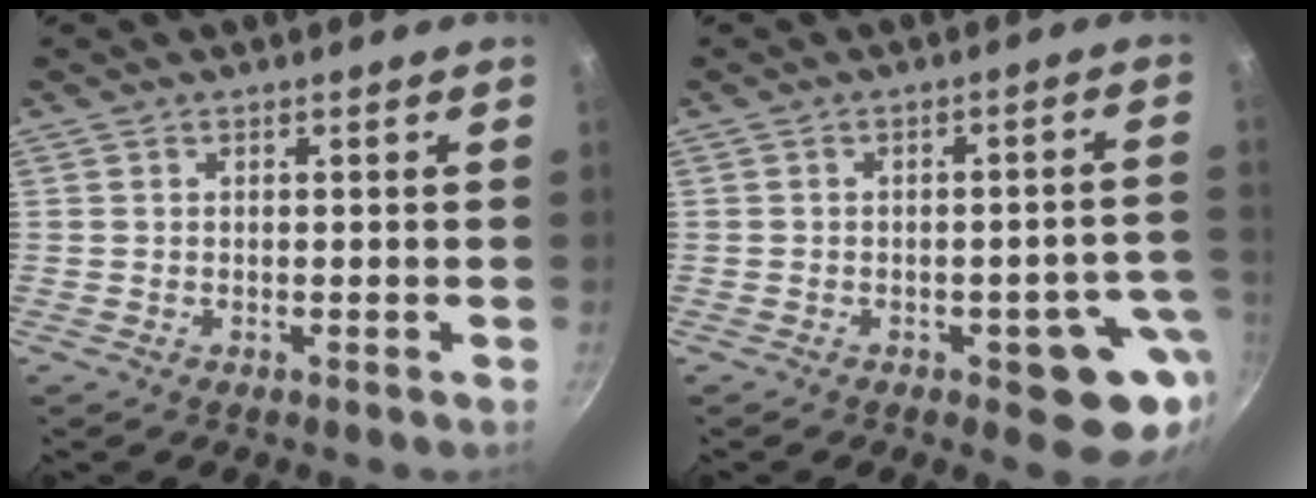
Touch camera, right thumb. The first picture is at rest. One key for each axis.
{"total": 10.5, "fx": -3.8, "fy": 4.8, "fz": 8.4, "tx": -0.043, "ty": 0.024, "tz": -0.043}